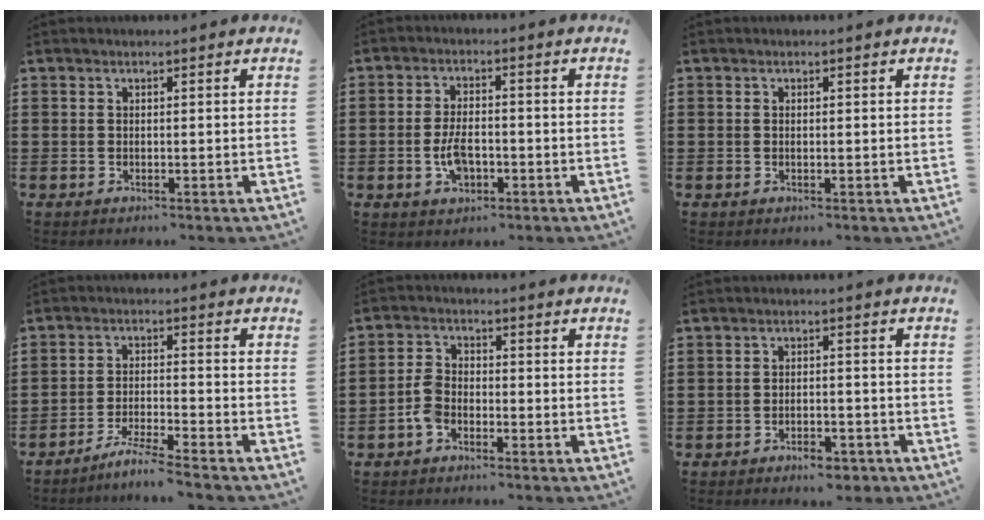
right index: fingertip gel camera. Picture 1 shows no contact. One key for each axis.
{"total": 5.0, "fx": -1.3, "fy": 2.6, "fz": 4.1, "tx": -0.085, "ty": 0.003, "tz": -0.024}
{"total": 0.0}
{"total": 4.8, "fx": -4.4, "fy": -0.9, "fz": 1.6, "tx": -0.034, "ty": -0.012, "tz": -0.086}
{"total": 3.6, "fx": -2.0, "fy": 2.1, "fz": 2.2, "tx": -0.063, "ty": 0.001, "tz": -0.045}
{"total": 3.5, "fx": -3.1, "fy": 0.7, "fz": 1.4, "tx": -0.025, "ty": 0.005, "tz": -0.060}